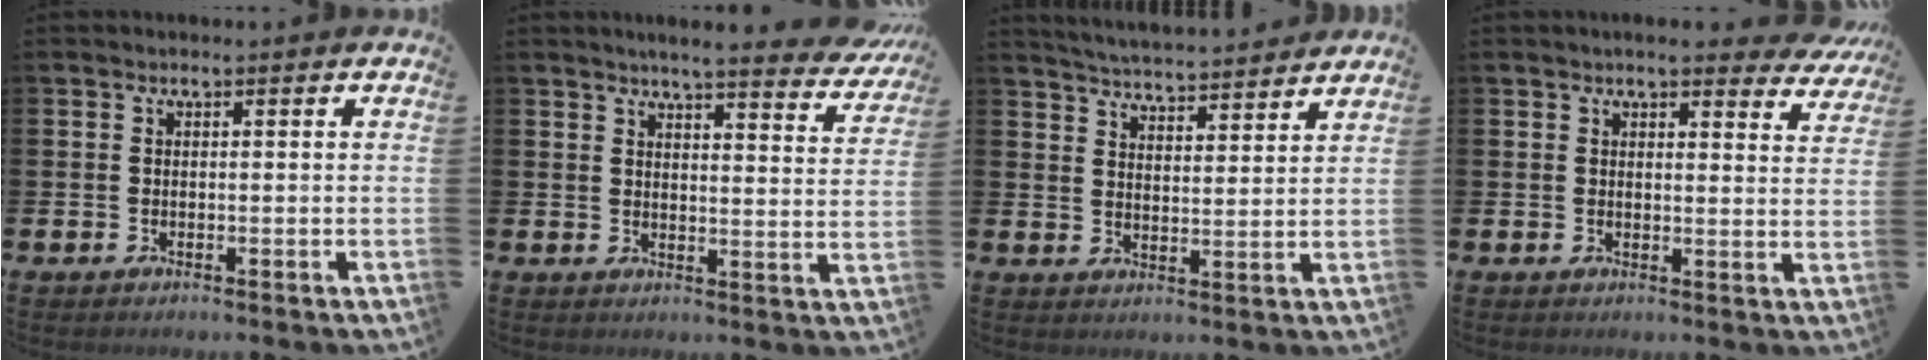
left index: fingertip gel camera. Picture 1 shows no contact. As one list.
[{"total": 5.0, "force": [4.6, 0.1, 1.8], "torque": [-0.041, -0.032, 0.075]}, {"total": 5.1, "force": [5.1, 0.0, 0.3], "torque": [-0.017, -0.038, 0.089]}, {"total": 4.0, "force": [3.8, 0.7, 1.0], "torque": [-0.019, -0.015, 0.067]}]